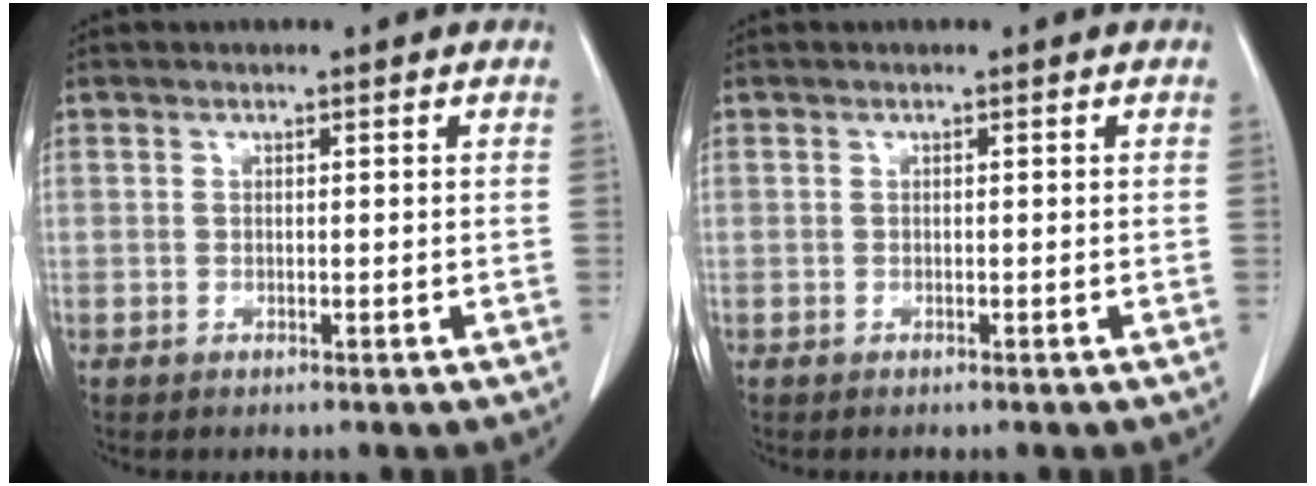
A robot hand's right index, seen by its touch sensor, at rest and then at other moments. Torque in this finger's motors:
{"motor_torque": [-0.01, -0.04, -0.01, -0.01]}